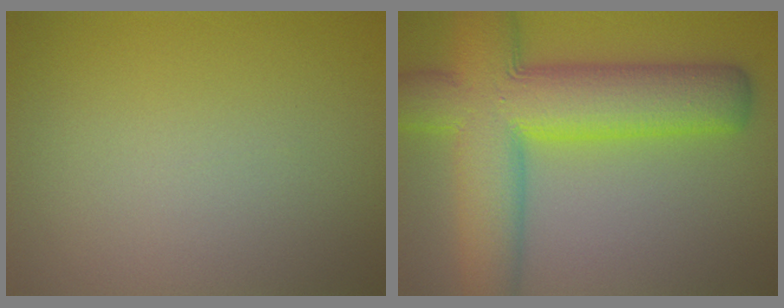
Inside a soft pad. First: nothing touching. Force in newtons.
{"total": 11.9, "press": 11.9, "slide": 0.3}